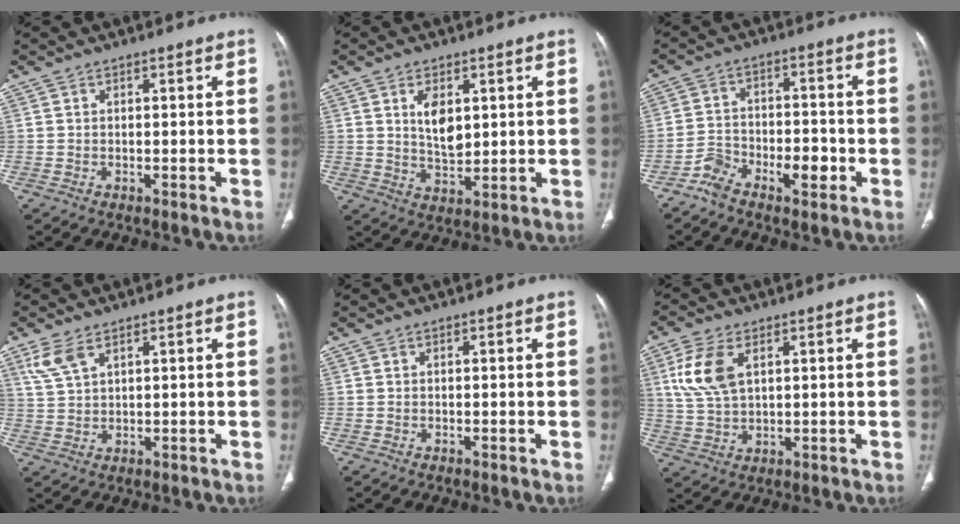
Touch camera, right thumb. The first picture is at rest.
{"total": 6.6, "force": [2.1, 3.6, 5.2], "torque": [-0.074, -0.017, 0.043]}
{"total": 7.2, "force": [-4.2, 3.4, 4.8], "torque": [-0.075, 0.032, -0.073]}
{"total": 4.8, "force": [2.9, 2.2, 3.2], "torque": [-0.072, -0.003, 0.070]}
{"total": 0.0}
{"total": 8.8, "force": [3.1, 4.8, 6.7], "torque": [-0.146, -0.005, 0.063]}